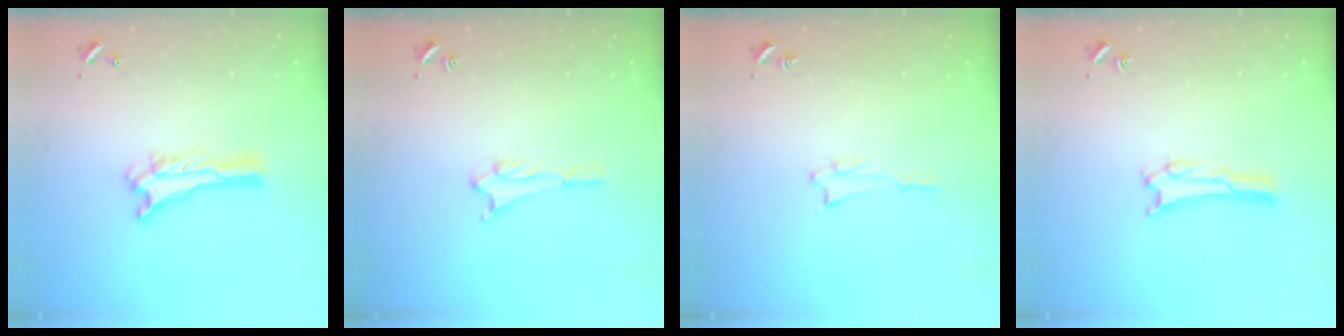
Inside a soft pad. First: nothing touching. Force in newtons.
{"total": 1.6, "press": 1.6, "slide": 0.2}
{"total": 1.2, "press": 1.2, "slide": 0.1}
{"total": 1.3, "press": 1.3, "slide": 0.4}